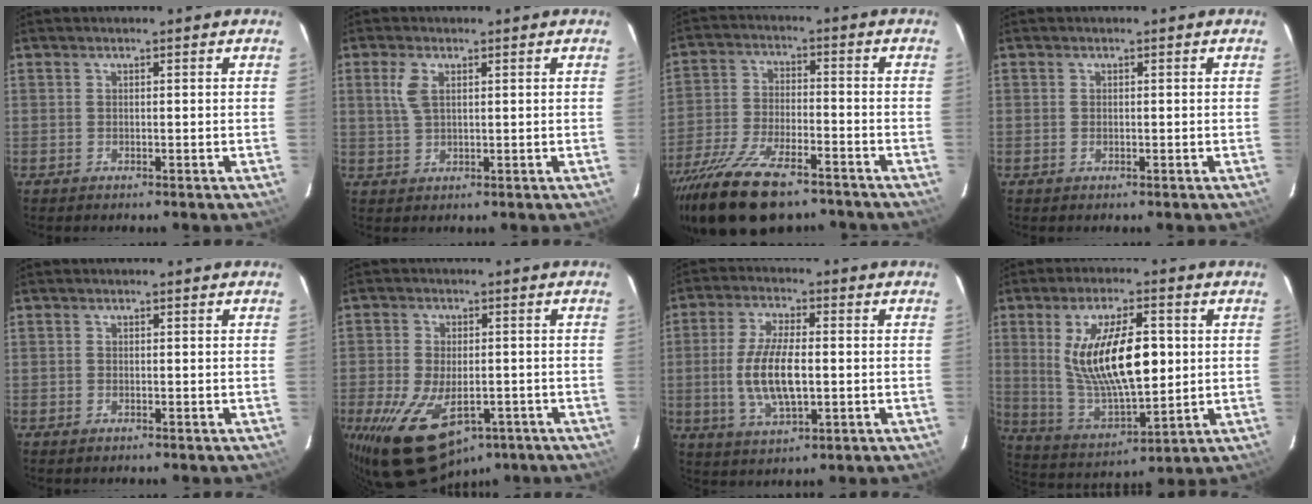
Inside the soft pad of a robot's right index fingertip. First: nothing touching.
{"total": 3.9, "force": [1.4, 1.7, 3.1], "torque": [-0.067, 0.004, 0.030]}
{"total": 18.7, "force": [-13.9, 6.7, 10.5], "torque": [-0.221, -0.039, -0.239]}
{"total": 2.4, "force": [2.0, -1.4, 0.1], "torque": [-0.006, -0.033, 0.009]}
{"total": 0.7, "force": [-0.5, 0.5, 0.3], "torque": [-0.006, -0.002, -0.010]}
{"total": 17.1, "force": [-8.4, 9.4, 11.4], "torque": [-0.244, -0.034, -0.126]}
{"total": 10.9, "force": [-1.1, 4.2, 10.0], "torque": [-0.203, -0.003, -0.018]}
{"total": 17.4, "force": [2.6, 6.6, 15.9], "torque": [-0.297, -0.007, 0.062]}